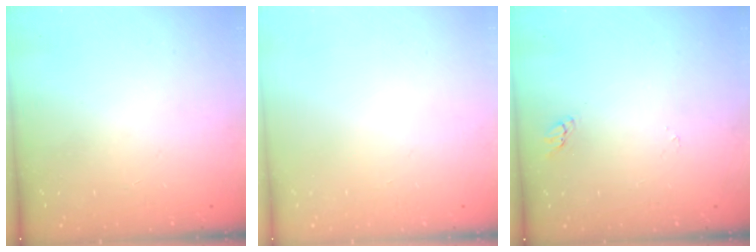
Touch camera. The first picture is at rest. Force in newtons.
{"total": 0.0}
{"total": 2.2, "press": 2.2, "slide": 0.2}